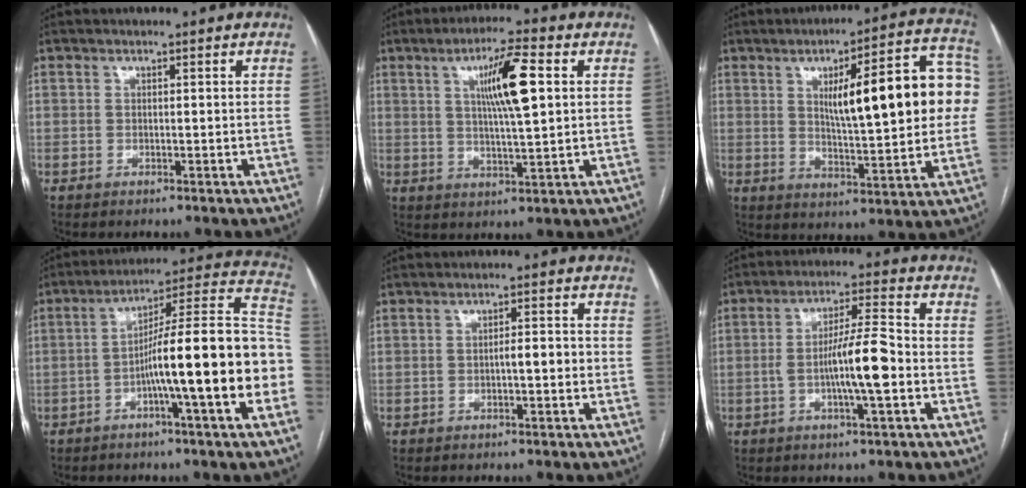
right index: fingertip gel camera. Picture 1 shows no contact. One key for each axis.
{"total": 9.5, "fx": 2.6, "fy": 0.8, "fz": 9.1, "tx": -0.157, "ty": 0.006, "tz": 0.044}
{"total": 18.9, "fx": 3.4, "fy": 3.8, "fz": 18.2, "tx": -0.242, "ty": 0.031, "tz": 0.050}
{"total": 20.2, "fx": -4.2, "fy": 0.3, "fz": 19.8, "tx": -0.232, "ty": 0.037, "tz": -0.061}
{"total": 2.8, "fx": -0.7, "fy": 0.6, "fz": 2.6, "tx": -0.037, "ty": 0.007, "tz": -0.011}
{"total": 8.8, "fx": -1.9, "fy": 0.5, "fz": 8.6, "tx": -0.156, "ty": 0.011, "tz": -0.034}